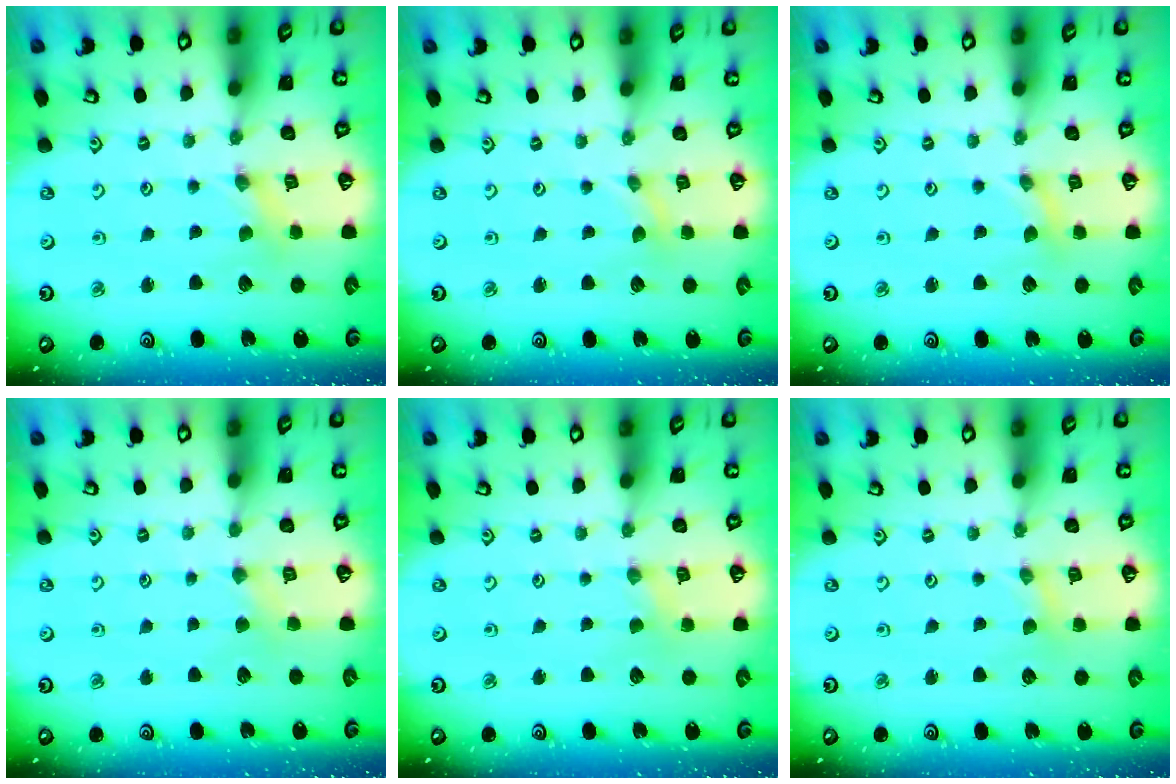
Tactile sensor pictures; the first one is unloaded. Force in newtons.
{"total": 0.0}
{"total": 0.0}
{"total": 2.1, "press": 2.1, "slide": 0.5}
{"total": 1.0, "press": 1.0, "slide": 0.2}
{"total": 0.7, "press": 0.6, "slide": 0.2}